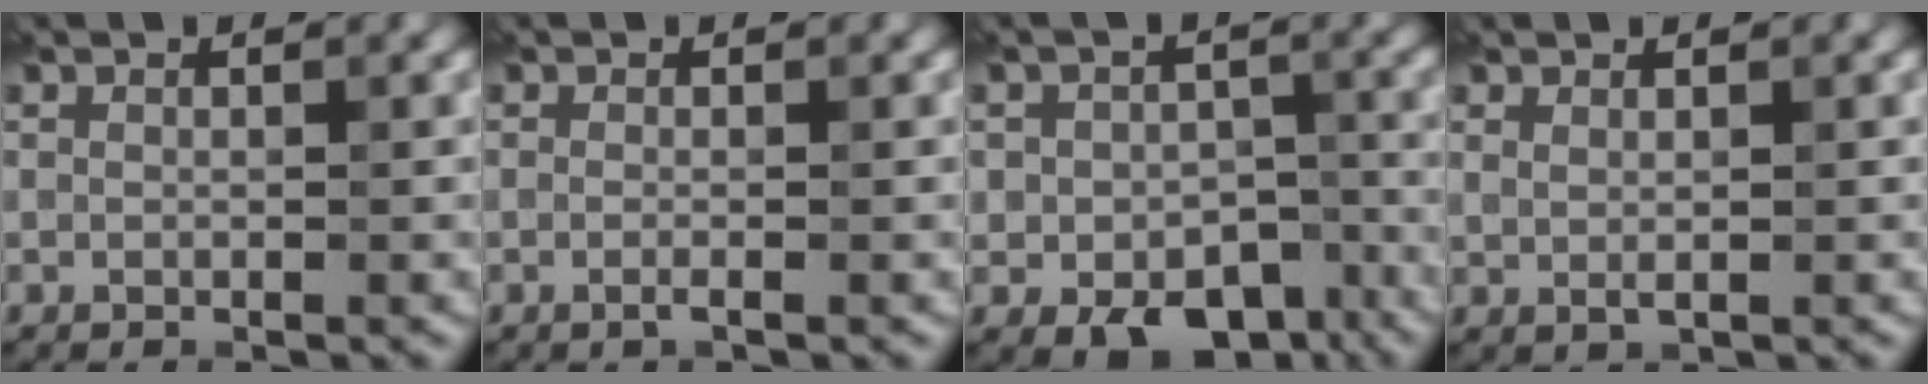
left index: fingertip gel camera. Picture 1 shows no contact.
{"total": 1.0, "force": [-0.3, 0.3, 0.9], "torque": [-0.014, -0.007, -0.008]}
{"total": 7.8, "force": [-3.6, 5.2, 4.6], "torque": [-0.064, -0.024, -0.043]}
{"total": 1.1, "force": [0.6, 0.3, 0.8], "torque": [-0.017, -0.006, 0.015]}